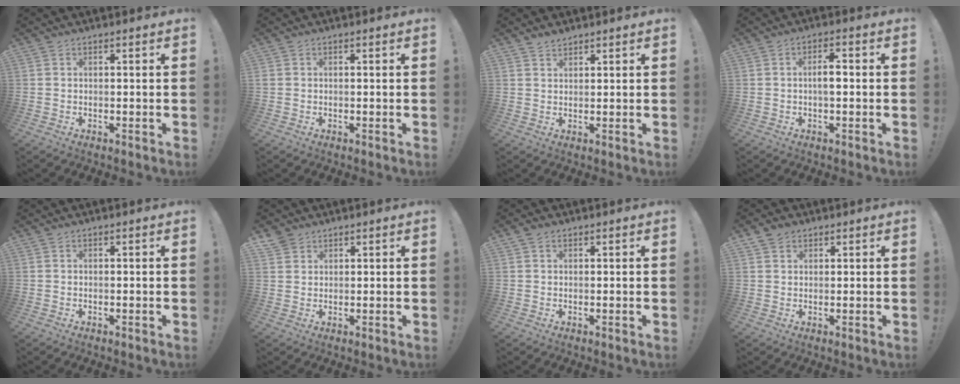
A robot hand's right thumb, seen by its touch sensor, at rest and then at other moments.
{"total": 0.6, "force": [-0.2, 0.6, 0.2], "torque": [-0.005, 0.004, -0.004]}
{"total": 2.0, "force": [1.9, 0.7, 0.4], "torque": [-0.007, -0.011, 0.036]}
{"total": 4.1, "force": [-0.5, 1.4, 3.8], "torque": [-0.064, 0.008, -0.012]}
{"total": 0.0}
{"total": 2.9, "force": [2.4, 1.5, 0.6], "torque": [-0.010, -0.014, 0.044]}
{"total": 1.1, "force": [0.7, 0.8, 0.4], "torque": [-0.007, 0.001, 0.013]}
{"total": 2.6, "force": [1.8, 1.8, 0.6], "torque": [-0.007, -0.005, 0.033]}